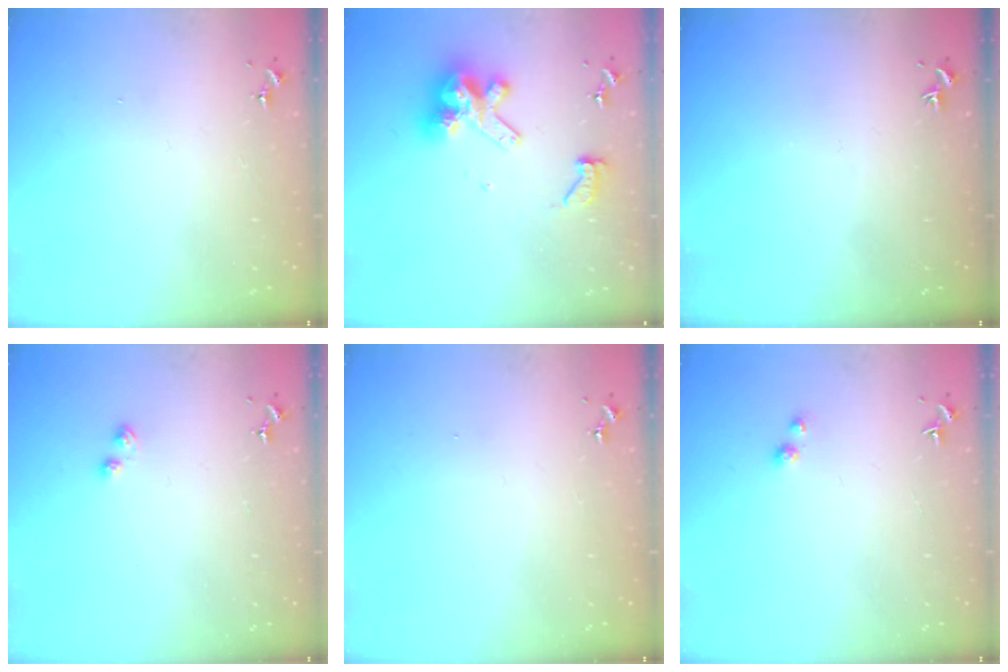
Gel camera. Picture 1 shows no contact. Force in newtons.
{"total": 14.1, "press": 14.0, "slide": 1.4}
{"total": 0.0}
{"total": 2.3, "press": 2.2, "slide": 0.5}
{"total": 0.0}
{"total": 3.0, "press": 3.0, "slide": 0.1}